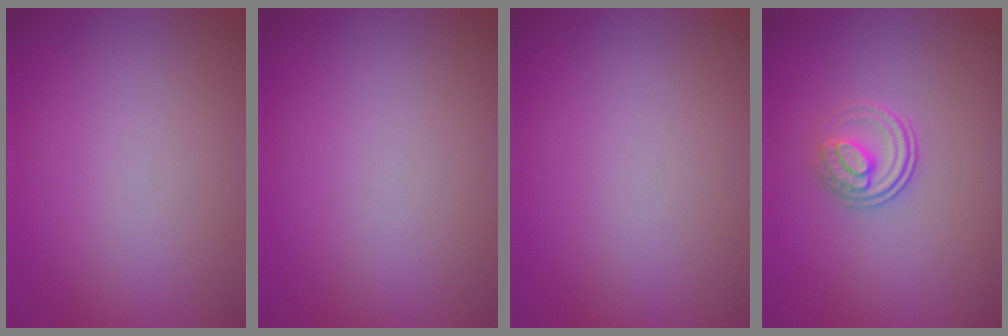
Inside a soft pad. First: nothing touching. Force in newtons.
{"total": 0.0}
{"total": 0.0}
{"total": 2.3, "press": 1.7, "slide": 1.5}